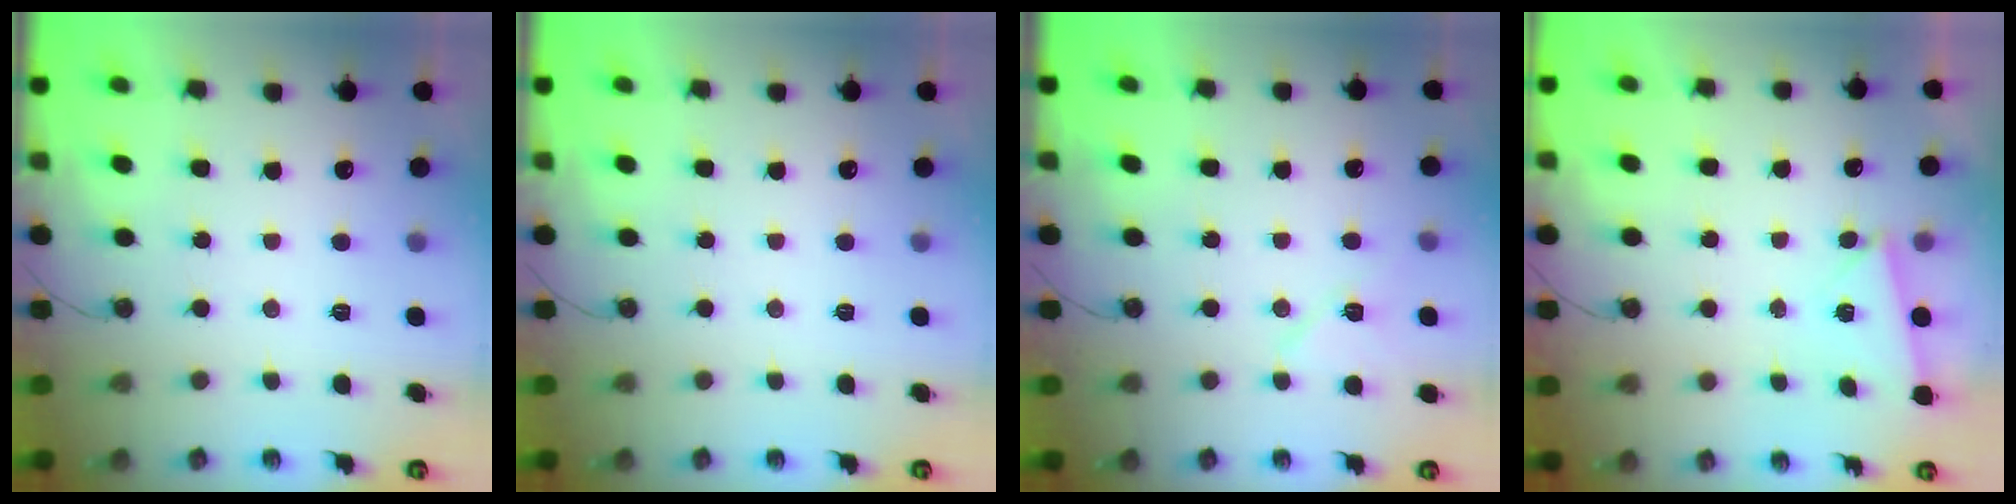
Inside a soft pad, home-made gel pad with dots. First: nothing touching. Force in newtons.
{"total": 0.0}
{"total": 8.6, "press": 8.0, "slide": 3.2}
{"total": 3.1, "press": 2.4, "slide": 2.0}